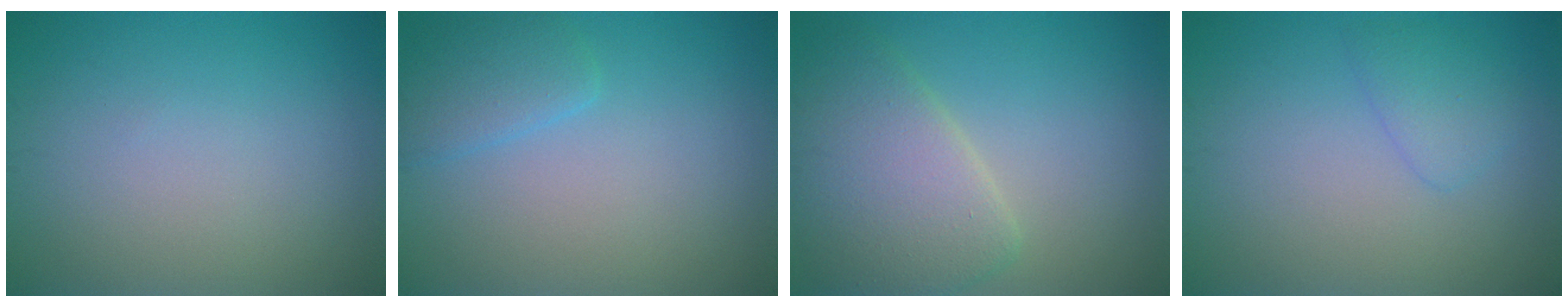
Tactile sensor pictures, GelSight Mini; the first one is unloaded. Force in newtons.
{"total": 2.3, "press": 2.3, "slide": 0.2}
{"total": 5.8, "press": 5.8, "slide": 0.6}
{"total": 1.8, "press": 1.8, "slide": 0.1}